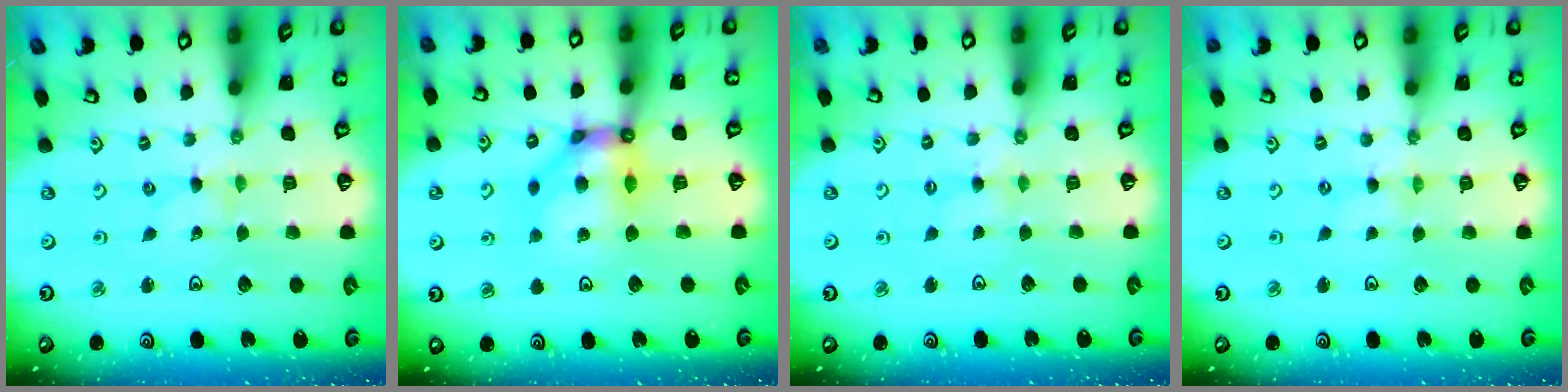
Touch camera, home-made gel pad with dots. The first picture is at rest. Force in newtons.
{"total": 10.1, "press": 10.0, "slide": 1.4}
{"total": 2.8, "press": 2.8, "slide": 0.4}
{"total": 0.0}